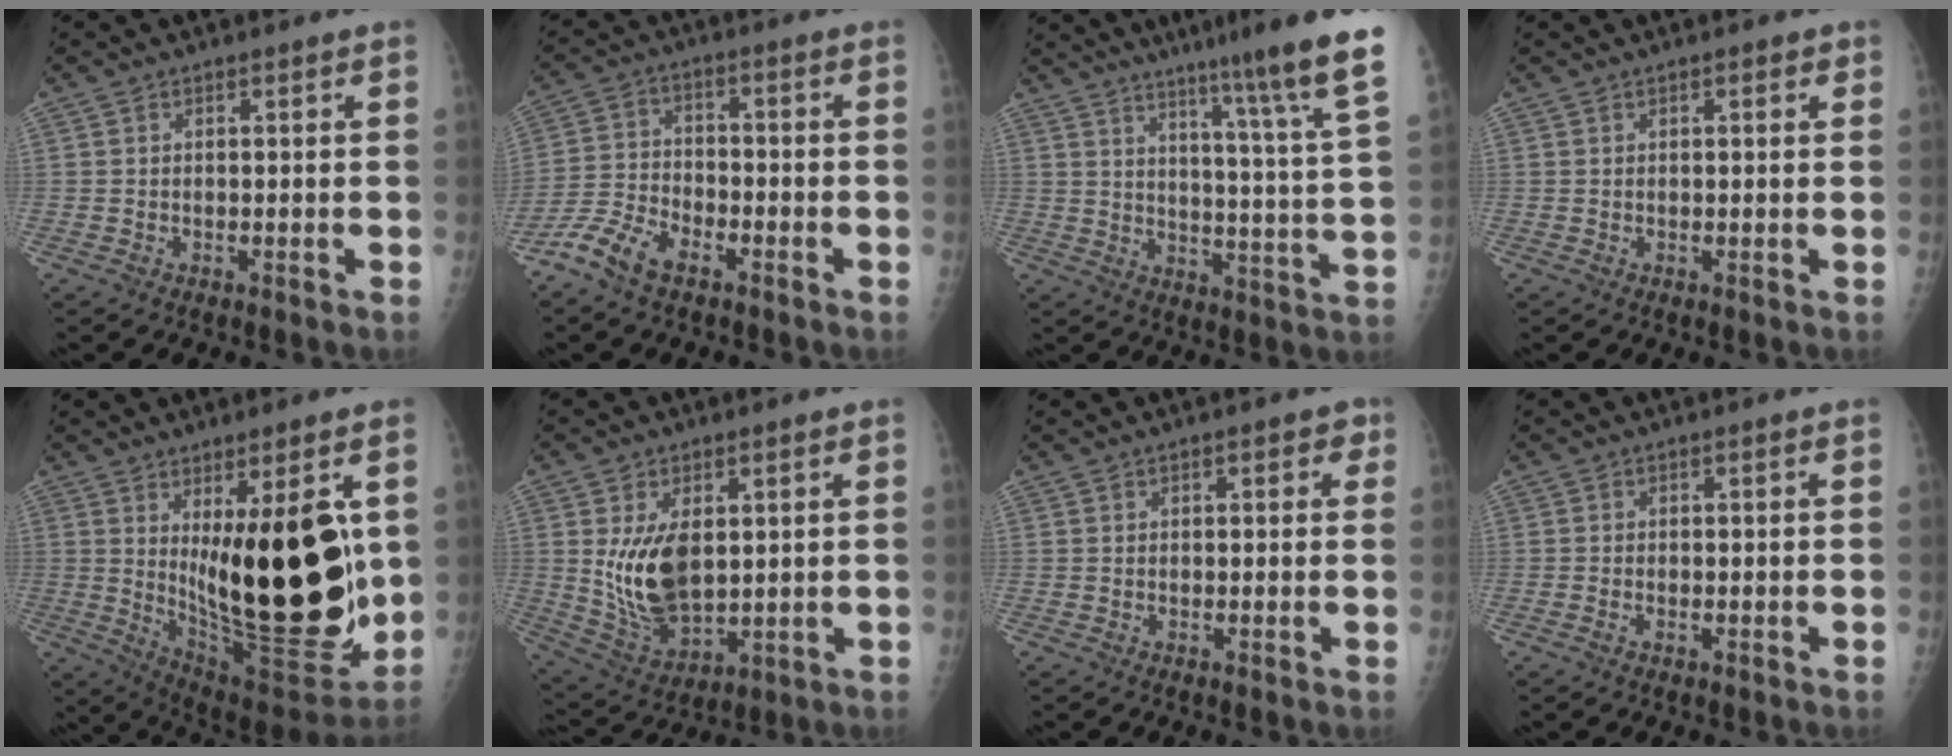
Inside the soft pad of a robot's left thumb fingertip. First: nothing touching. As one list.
[{"total": 8.1, "force": [-5.6, 3.8, 4.5], "torque": [-0.098, 0.018, -0.115]}, {"total": 17.9, "force": [13.3, -0.4, 12.0], "torque": [-0.149, -0.086, 0.172]}, {"total": 1.5, "force": [0.7, 0.6, 1.2], "torque": [-0.011, 0.000, 0.007]}, {"total": 27.0, "force": [3.0, 9.1, 25.3], "torque": [-0.339, -0.068, 0.065]}, {"total": 12.0, "force": [1.8, 7.0, 9.6], "torque": [-0.158, -0.020, 0.052]}, {"total": 2.5, "force": [1.0, 1.4, 1.9], "torque": [-0.008, 0.002, 0.008]}, {"total": 1.1, "force": [-0.4, 0.5, 0.9], "torque": [-0.022, 0.007, -0.007]}]